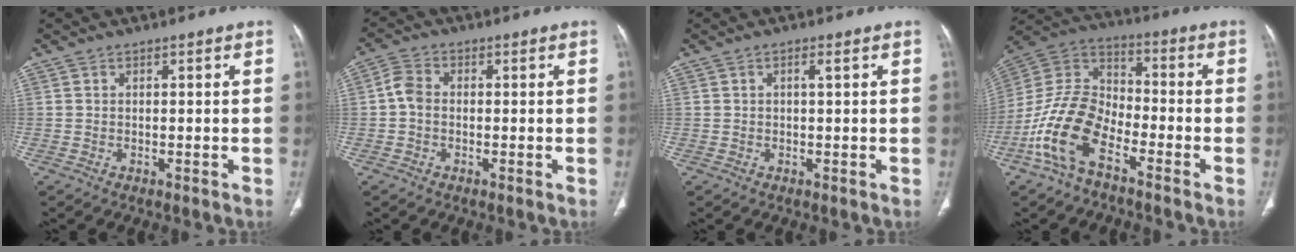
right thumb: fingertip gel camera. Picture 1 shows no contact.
{"total": 3.7, "force": [-0.5, 2.7, 2.5], "torque": [-0.048, 0.010, -0.018]}
{"total": 1.0, "force": [0.3, 0.2, 0.9], "torque": [-0.021, 0.001, 0.003]}
{"total": 14.2, "force": [-7.4, 7.2, 9.7], "torque": [-0.197, 0.056, -0.155]}